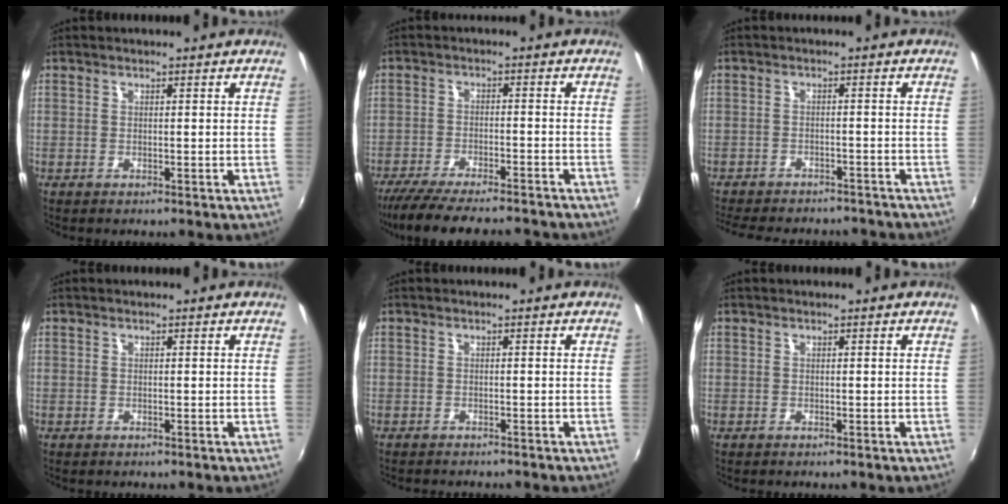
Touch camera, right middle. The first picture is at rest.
{"total": 16.6, "force": [-14.5, 3.0, 7.7], "torque": [-0.152, -0.027, -0.219]}
{"total": 15.7, "force": [-13.5, 5.0, 6.1], "torque": [-0.135, -0.016, -0.182]}
{"total": 0.0}
{"total": 2.0, "force": [-1.9, 0.4, 0.5], "torque": [-0.019, -0.013, -0.030]}
{"total": 0.0}